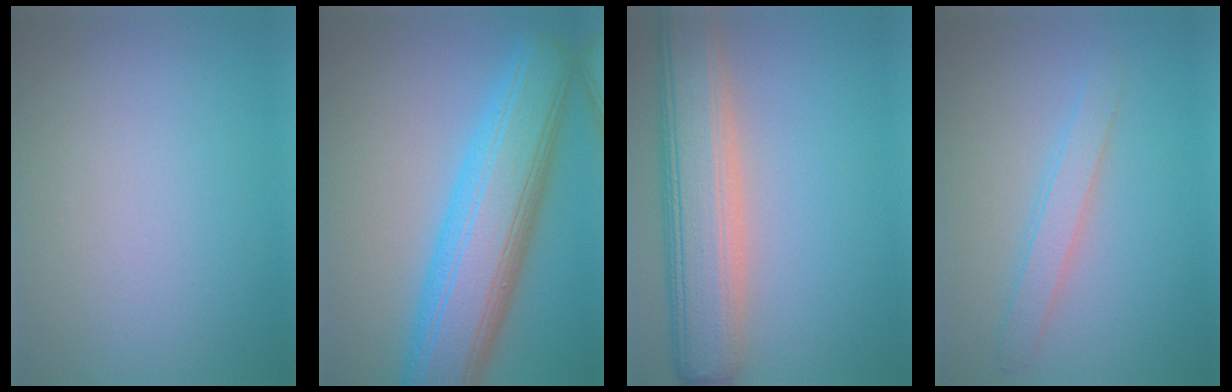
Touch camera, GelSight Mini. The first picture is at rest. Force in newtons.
{"total": 10.6, "press": 10.6, "slide": 0.2}
{"total": 8.6, "press": 8.6, "slide": 0.6}
{"total": 2.2, "press": 2.2, "slide": 0.1}